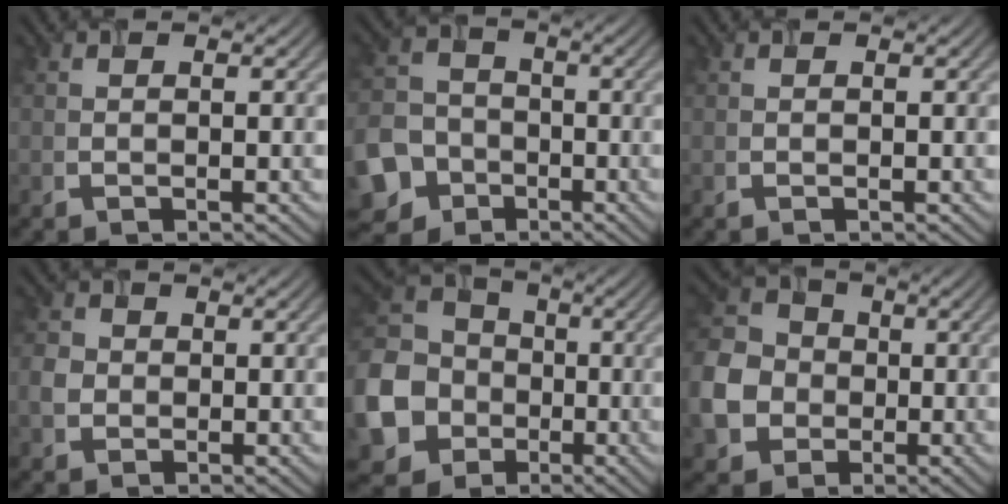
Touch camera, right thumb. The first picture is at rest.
{"total": 11.2, "force": [-5.0, 9.3, 3.8], "torque": [-0.115, -0.049, -0.118]}
{"total": 0.0}
{"total": 2.6, "force": [-0.3, 2.4, 1.0], "torque": [-0.028, 0.002, -0.010]}
{"total": 15.3, "force": [-3.4, 13.5, 6.3], "torque": [-0.223, -0.038, -0.093]}
{"total": 9.4, "force": [-1.8, 8.1, 4.6], "torque": [-0.144, -0.007, -0.037]}